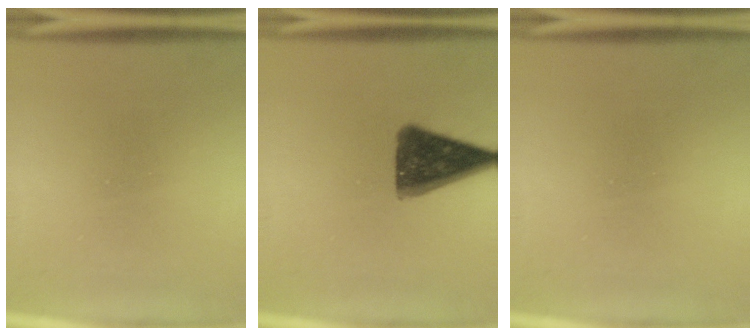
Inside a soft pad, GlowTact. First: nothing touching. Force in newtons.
{"total": 12.4}
{"total": 0.0}